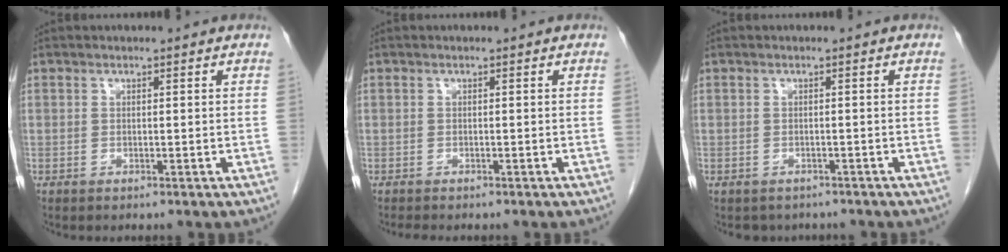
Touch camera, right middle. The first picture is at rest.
{"total": 1.8, "force": [-1.6, 0.3, 0.8], "torque": [-0.019, -0.007, -0.019]}
{"total": 3.4, "force": [-2.9, 1.7, 0.2], "torque": [-0.006, 0.002, -0.035]}